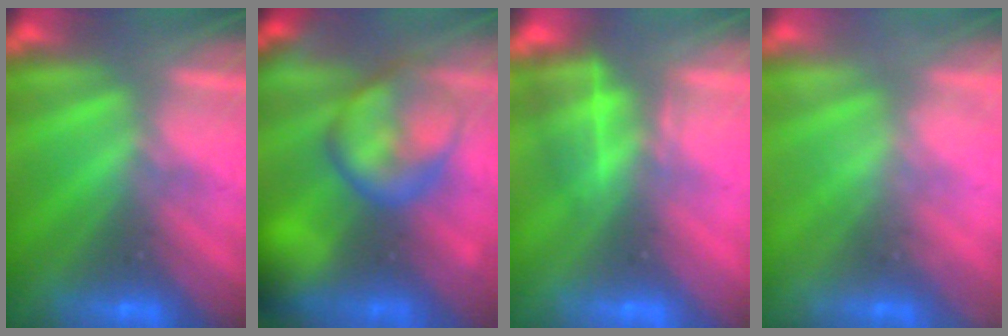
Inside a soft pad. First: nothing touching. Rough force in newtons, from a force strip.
{"total": 7.7}
{"total": 4.6}
{"total": 2.3}